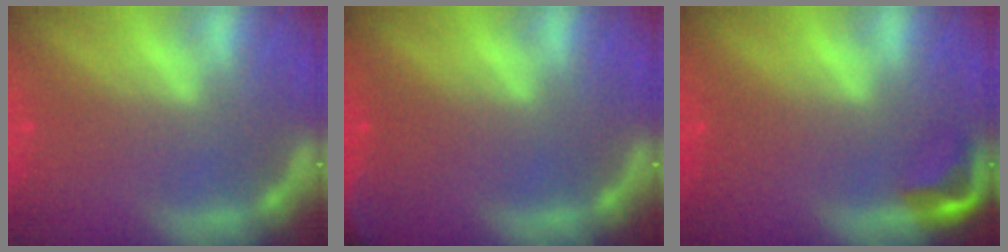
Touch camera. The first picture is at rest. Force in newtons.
{"total": 2.9}
{"total": 2.9}